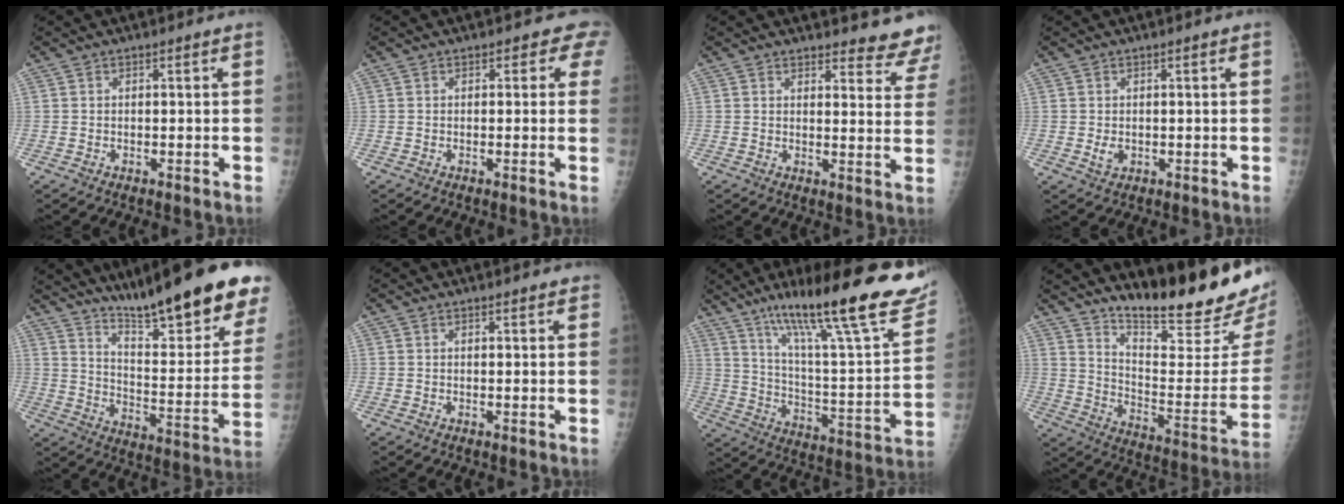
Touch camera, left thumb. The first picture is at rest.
{"total": 2.7, "force": [1.5, 1.9, 1.2], "torque": [0.016, -0.005, -0.001]}
{"total": 10.2, "force": [9.9, 2.2, 0.8], "torque": [0.034, -0.081, 0.086]}
{"total": 2.0, "force": [-0.1, 1.4, 1.5], "torque": [-0.023, -0.004, 0.001]}
{"total": 25.5, "force": [18.7, 4.4, 16.7], "torque": [-0.215, -0.101, 0.276]}
{"total": 1.5, "force": [1.3, 0.4, 0.6], "torque": [-0.002, -0.002, 0.015]}
{"total": 30.7, "force": [19.6, 5.6, 22.9], "torque": [-0.327, -0.053, 0.300]}
{"total": 24.6, "force": [19.9, 3.6, 13.9], "torque": [-0.184, -0.159, 0.291]}